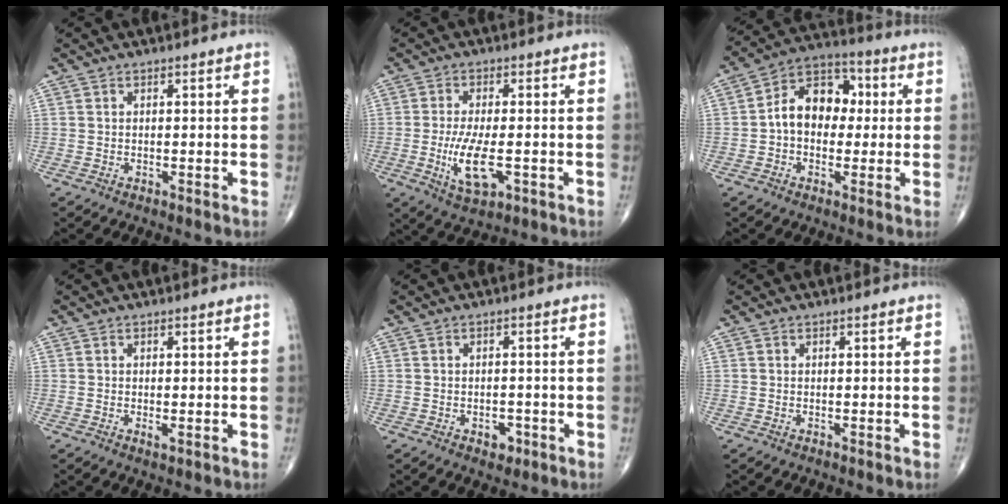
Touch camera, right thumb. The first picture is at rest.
{"total": 8.4, "force": [-2.0, 3.1, 7.5], "torque": [-0.143, -0.010, -0.029]}
{"total": 11.7, "force": [0.3, 8.5, 8.1], "torque": [-0.102, 0.034, -0.008]}
{"total": 1.0, "force": [-0.2, 0.4, 0.9], "torque": [-0.018, -0.005, -0.003]}
{"total": 2.4, "force": [-1.1, 1.7, 1.3], "torque": [-0.003, 0.005, -0.011]}
{"total": 0.0}